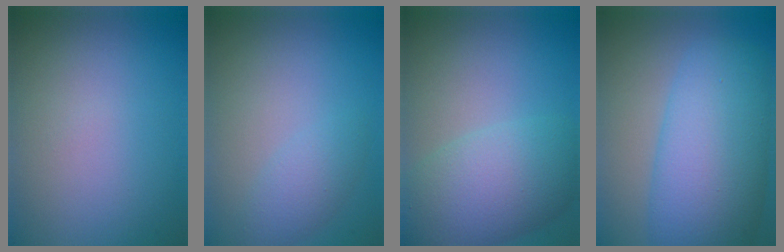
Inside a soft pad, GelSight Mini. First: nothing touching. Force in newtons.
{"total": 2.3, "press": 2.3, "slide": 0.1}
{"total": 7.6, "press": 7.6, "slide": 0.3}
{"total": 10.9, "press": 10.9, "slide": 0.3}